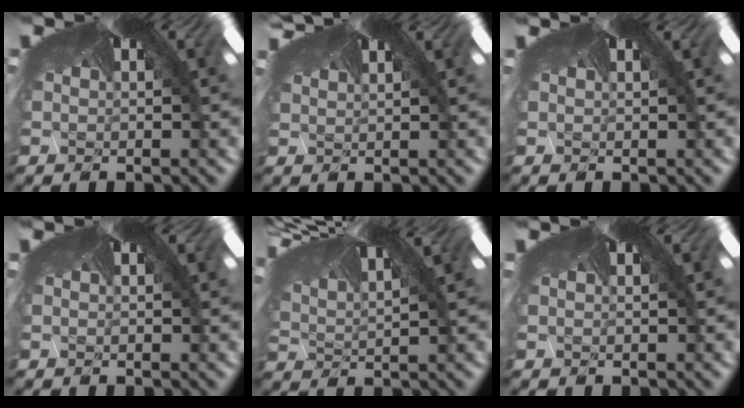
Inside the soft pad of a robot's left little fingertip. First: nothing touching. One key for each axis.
{"total": 1.0, "fx": 0.6, "fy": 0.7, "fz": 0.4, "tx": -0.031, "ty": 0.004, "tz": 0.010}
{"total": 0.6, "fx": -0.1, "fy": -0.2, "fz": -0.6, "tx": 0.007, "ty": -0.004, "tz": 0.002}
{"total": 0.0}
{"total": 1.5, "fx": -0.4, "fy": -0.1, "fz": 1.4, "tx": -0.034, "ty": 0.003, "tz": 0.011}
{"total": 0.0}